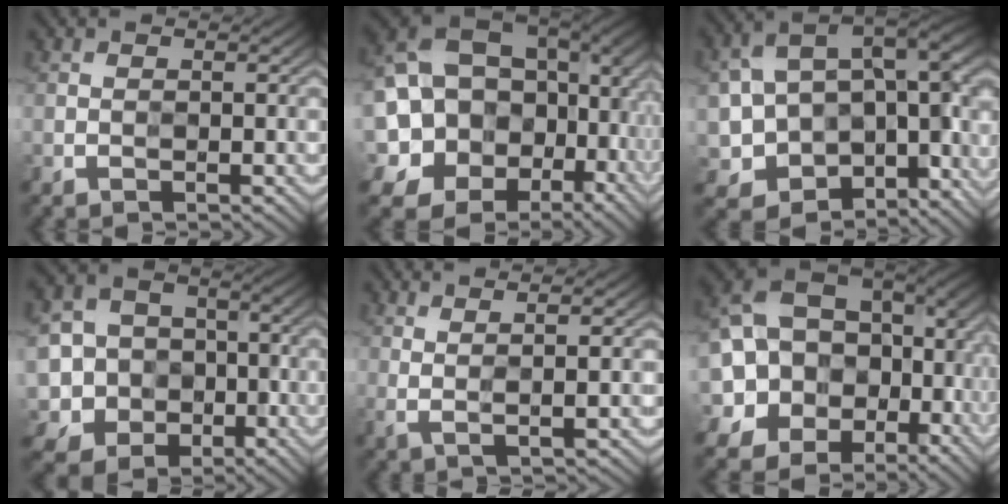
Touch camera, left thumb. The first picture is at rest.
{"total": 20.2, "force": [-1.3, 15.9, 12.3], "torque": [-0.275, -0.029, 0.022]}
{"total": 16.0, "force": [0.7, 11.5, 11.0], "torque": [-0.192, -0.047, 0.073]}
{"total": 10.1, "force": [-3.1, 8.9, 3.4], "torque": [-0.106, -0.018, -0.082]}
{"total": 4.9, "force": [1.8, 0.7, 4.5], "torque": [-0.081, 0.008, 0.036]}
{"total": 17.8, "force": [-2.2, 13.9, 10.9], "torque": [-0.243, -0.037, 0.006]}